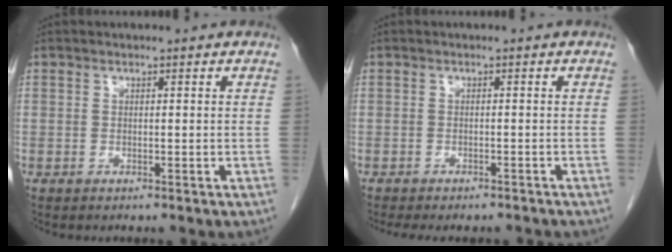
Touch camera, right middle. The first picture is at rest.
{"total": 8.1, "force": [-7.2, 2.3, 3.0], "torque": [-0.037, -0.003, -0.087]}